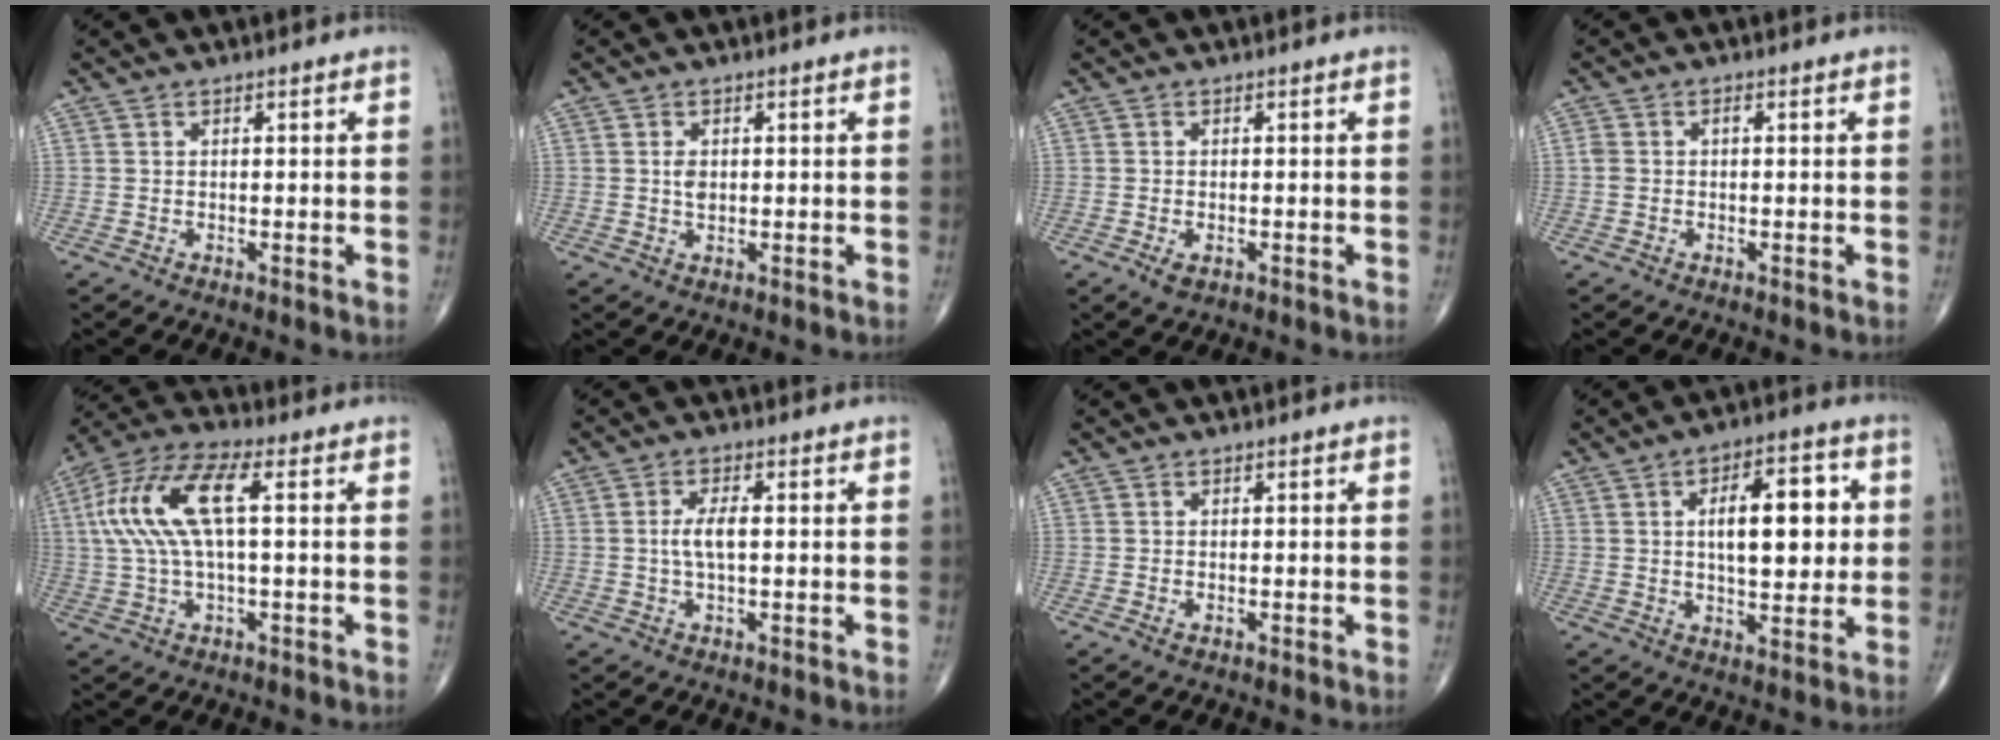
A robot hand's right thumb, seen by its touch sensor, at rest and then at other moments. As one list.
[{"total": 2.0, "force": [0.3, 1.3, 1.5], "torque": [-0.022, -0.001, 0.005]}, {"total": 2.2, "force": [-0.9, 1.2, 1.5], "torque": [-0.024, 0.001, -0.011]}, {"total": 1.6, "force": [-0.1, 1.1, 1.2], "torque": [-0.026, 0.007, -0.003]}, {"total": 14.5, "force": [2.4, 5.2, 13.3], "torque": [-0.296, 0.034, 0.044]}, {"total": 4.2, "force": [0.1, 1.6, 3.9], "torque": [-0.085, 0.004, 0.001]}, {"total": 0.9, "force": [-0.3, 0.5, 0.7], "torque": [-0.012, 0.003, -0.003]}, {"total": 13.5, "force": [2.2, 6.2, 11.8], "torque": [-0.146, 0.003, 0.031]}]